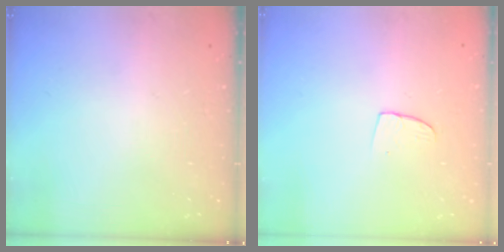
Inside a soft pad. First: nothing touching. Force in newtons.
{"total": 5.2, "press": 5.2, "slide": 0.4}